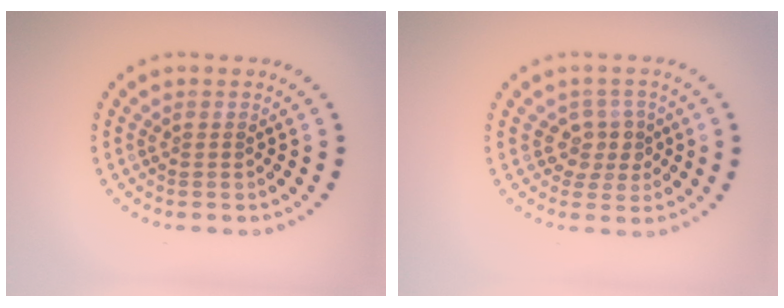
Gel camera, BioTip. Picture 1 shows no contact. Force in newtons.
{"total": 2.2, "press": 1.9, "slide": 1.1}